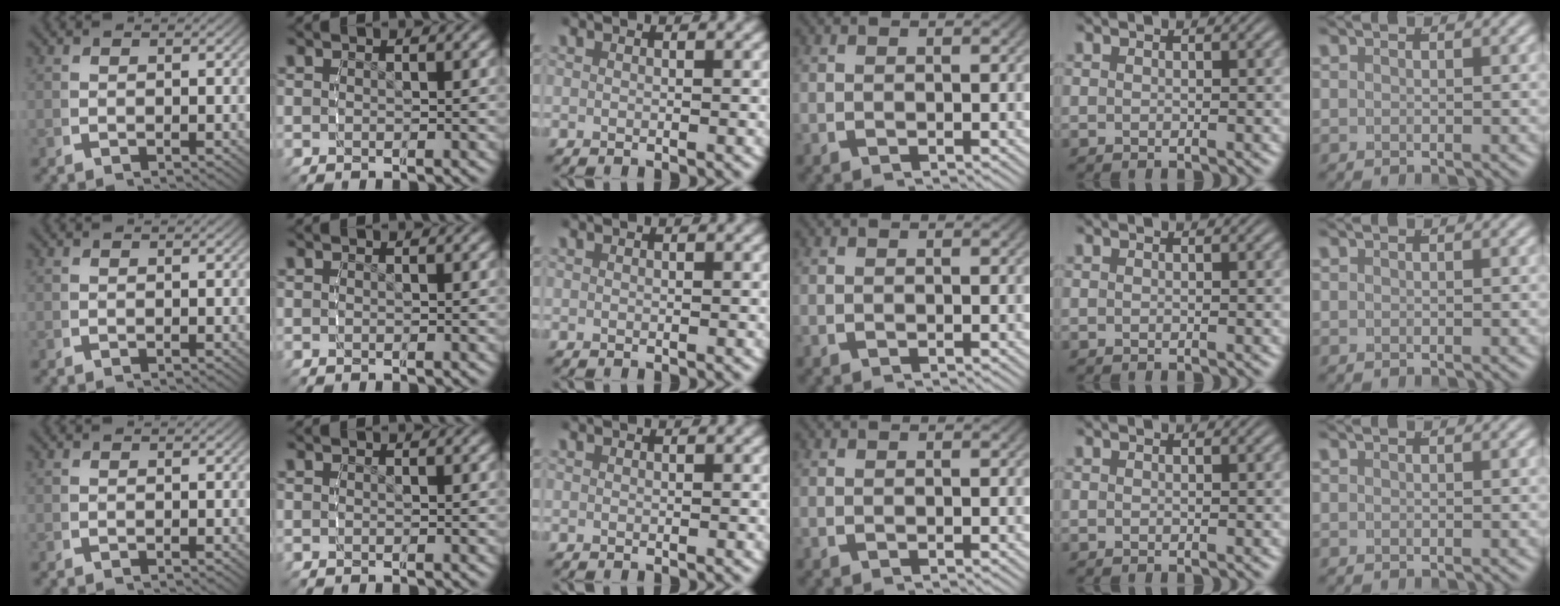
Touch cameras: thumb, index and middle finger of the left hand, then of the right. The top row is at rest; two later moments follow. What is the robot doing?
{"motion": "reach", "object": "jacket"}